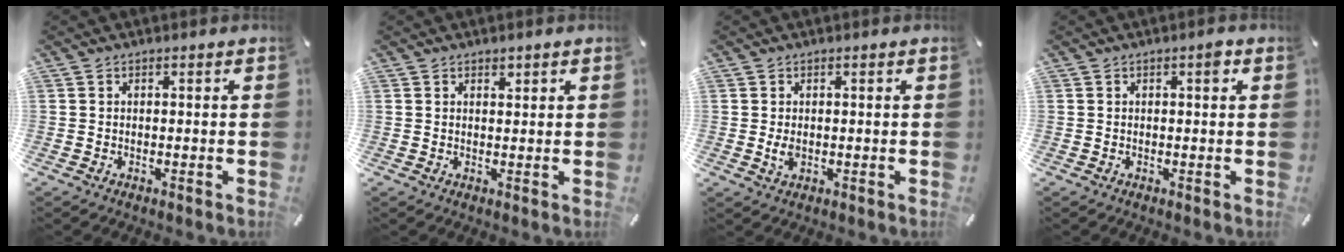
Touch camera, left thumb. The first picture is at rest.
{"total": 1.0, "force": [0.8, 0.5, 0.3], "torque": [-0.007, -0.002, 0.016]}
{"total": 2.4, "force": [0.0, 1.4, 1.9], "torque": [-0.044, -0.001, -0.003]}
{"total": 2.1, "force": [0.7, 0.8, 1.9], "torque": [-0.015, -0.001, 0.003]}